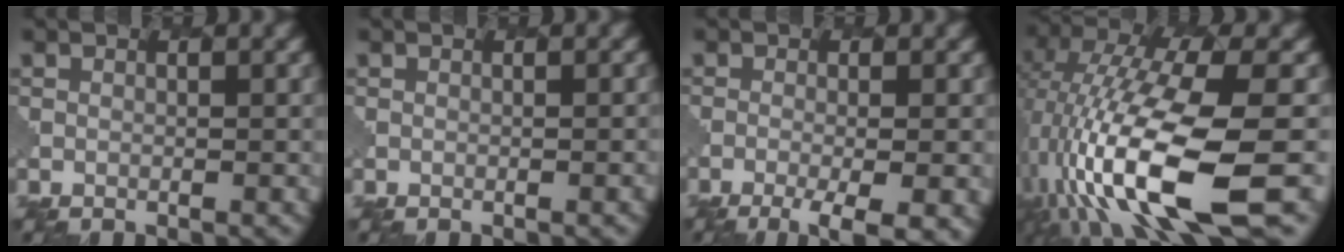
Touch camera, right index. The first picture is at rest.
{"total": 1.0, "force": [-0.2, 0.4, 0.8], "torque": [0.002, 0.004, -0.002]}
{"total": 5.2, "force": [-2.5, 1.4, 4.3], "torque": [-0.066, -0.007, -0.035]}
{"total": 14.0, "force": [-4.9, 3.9, 12.6], "torque": [-0.260, -0.008, -0.076]}